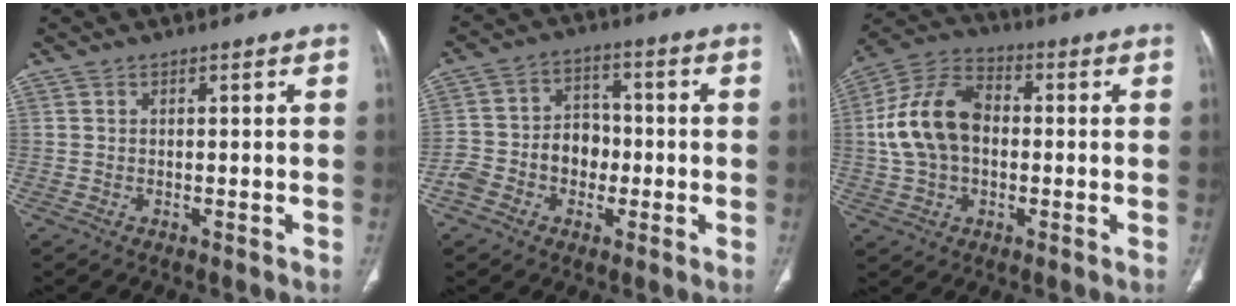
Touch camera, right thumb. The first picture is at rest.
{"total": 9.9, "force": [-2.6, 8.0, 5.4], "torque": [-0.068, 0.041, -0.052]}
{"total": 14.4, "force": [0.3, 9.8, 10.5], "torque": [-0.194, 0.030, -0.001]}